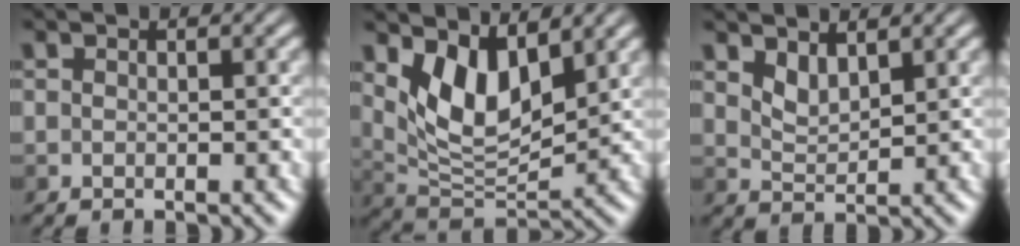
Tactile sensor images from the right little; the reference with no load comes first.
{"total": 5.6, "force": [2.6, 2.6, 4.3], "torque": [-0.085, -0.015, 0.045]}
{"total": 1.3, "force": [1.0, 0.4, 0.8], "torque": [-0.027, -0.007, 0.019]}